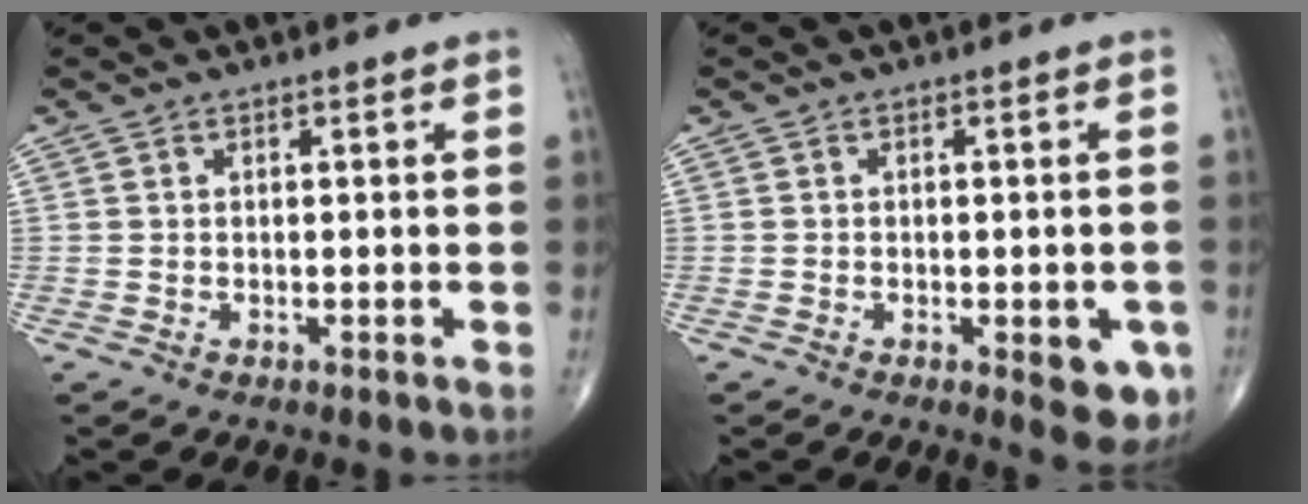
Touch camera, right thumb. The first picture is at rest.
{"total": 6.1, "force": [-2.1, 2.4, 5.2], "torque": [-0.045, -0.003, -0.021]}